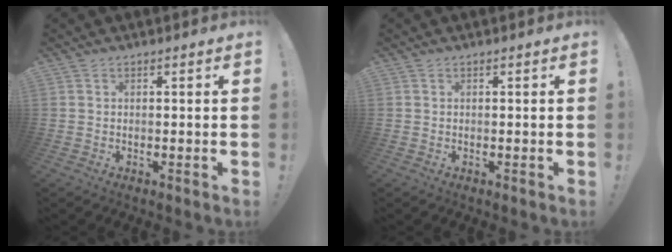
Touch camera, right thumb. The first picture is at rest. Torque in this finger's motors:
{"motor_torque": [0.00, 0.00, 0.00, 0.00, 0.02]}